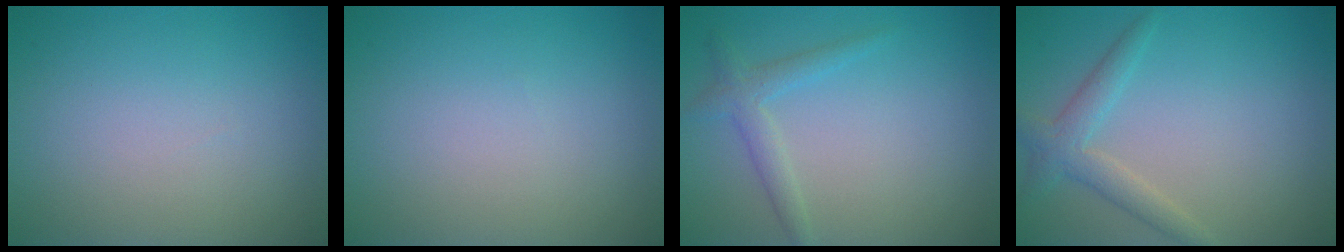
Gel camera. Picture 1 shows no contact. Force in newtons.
{"total": 0.0}
{"total": 2.0, "press": 2.0, "slide": 0.1}
{"total": 2.6, "press": 2.6, "slide": 0.2}